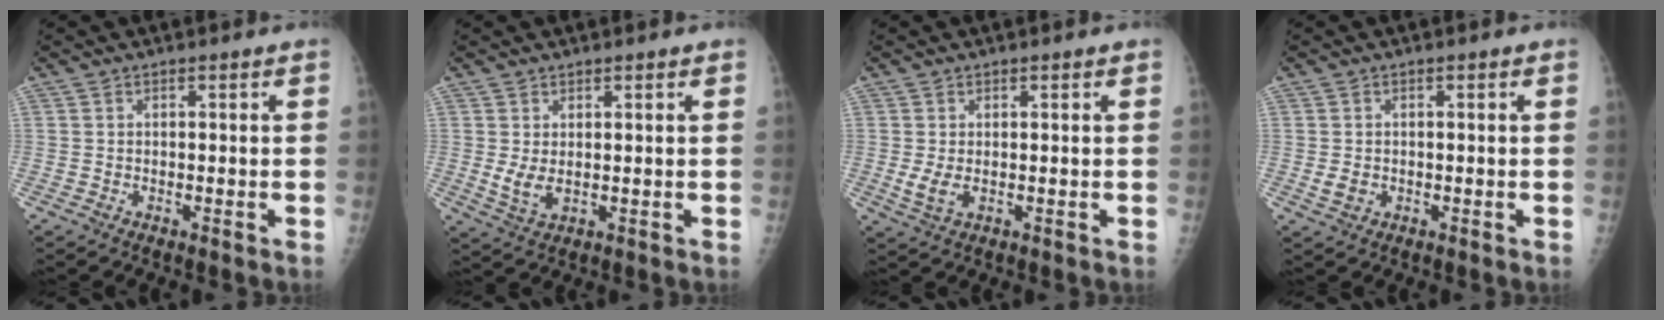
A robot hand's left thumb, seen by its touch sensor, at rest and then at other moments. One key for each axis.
{"total": 4.1, "fx": 0.8, "fy": 2.2, "fz": 3.4, "tx": -0.057, "ty": -0.012, "tz": 0.023}
{"total": 3.3, "fx": 0.2, "fy": 1.8, "fz": 2.7, "tx": -0.054, "ty": -0.010, "tz": 0.010}
{"total": 2.1, "fx": -0.3, "fy": 1.7, "fz": 1.2, "tx": -0.017, "ty": -0.001, "tz": 0.000}